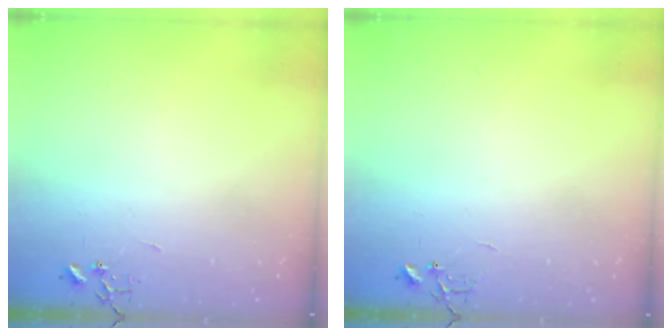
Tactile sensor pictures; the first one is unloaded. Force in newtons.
{"total": 5.8, "press": 5.8, "slide": 0.5}